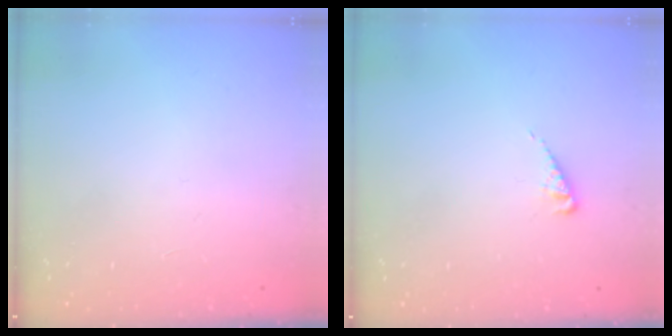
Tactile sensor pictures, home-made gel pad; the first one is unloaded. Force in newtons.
{"total": 2.9, "press": 2.9, "slide": 0.4}